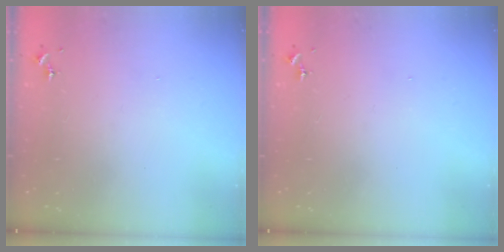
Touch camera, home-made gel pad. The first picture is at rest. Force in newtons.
{"total": 0.0}